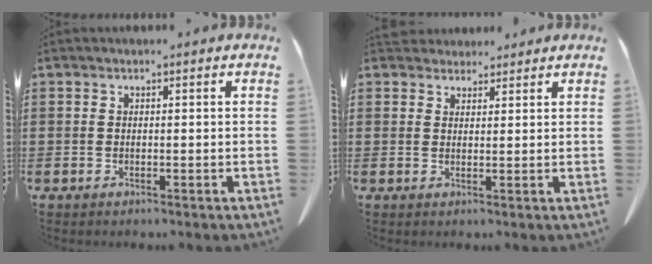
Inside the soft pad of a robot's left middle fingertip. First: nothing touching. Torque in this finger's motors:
{"motor_torque": [0.20, -0.20, 0.03, 0.02]}